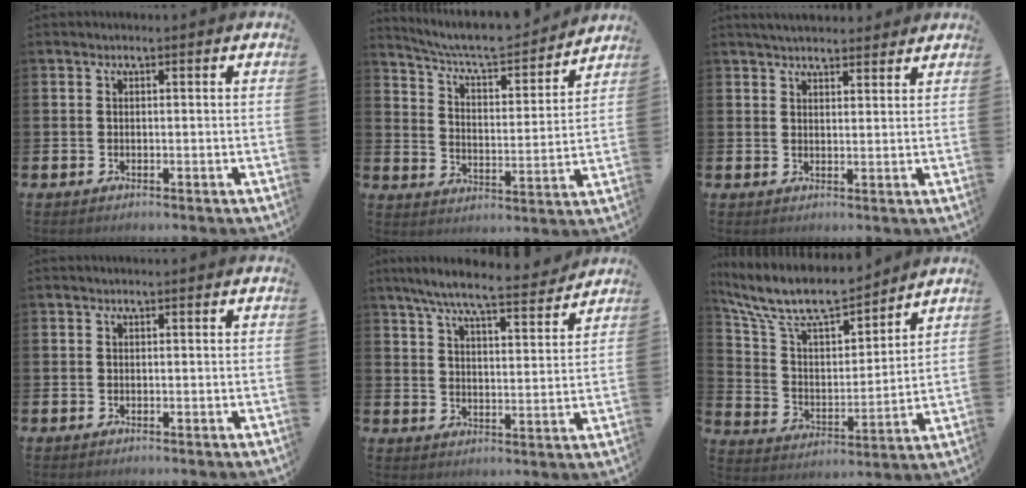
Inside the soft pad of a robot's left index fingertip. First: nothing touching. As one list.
[{"total": 7.1, "force": [6.5, 1.4, 2.3], "torque": [-0.080, -0.048, 0.110]}, {"total": 3.6, "force": [3.5, 0.7, 0.5], "torque": [-0.016, -0.011, 0.064]}, {"total": 0.0}, {"total": 8.0, "force": [7.4, 0.6, 3.2], "torque": [-0.082, -0.042, 0.128]}, {"total": 10.1, "force": [9.1, 2.6, 3.5], "torque": [-0.116, -0.060, 0.161]}]